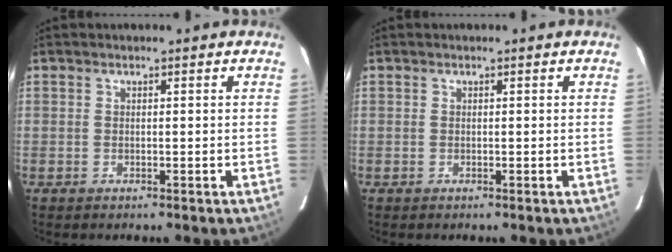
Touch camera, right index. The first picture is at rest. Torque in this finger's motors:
{"motor_torque": [0.00, 0.00, 0.00, 0.00]}